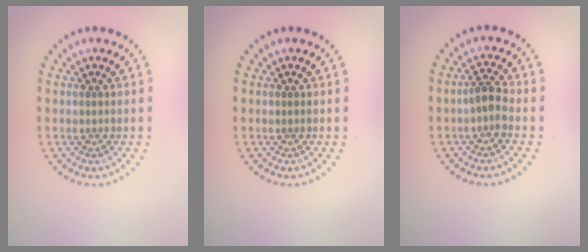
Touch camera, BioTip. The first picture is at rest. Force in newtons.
{"total": 0.0}
{"total": 2.0, "press": 1.7, "slide": 1.1}